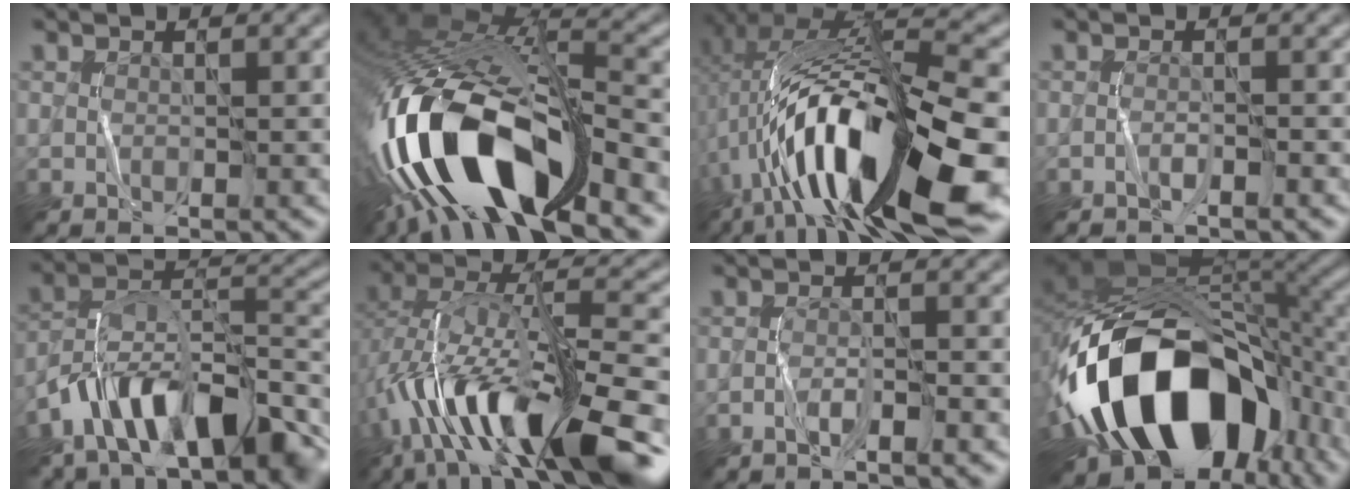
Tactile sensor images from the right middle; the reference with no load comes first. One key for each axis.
{"total": 16.9, "fx": -8.1, "fy": 7.0, "fz": 13.0, "tx": -0.256, "ty": -0.010, "tz": -0.147}
{"total": 17.5, "fx": -3.9, "fy": 6.1, "fz": 15.9, "tx": -0.278, "ty": 0.025, "tz": -0.064}
{"total": 1.0, "fx": -0.8, "fy": 0.0, "fz": 0.5, "tx": -0.009, "ty": 0.003, "tz": -0.018}
{"total": 12.3, "fx": -7.9, "fy": 5.9, "fz": 7.3, "tx": -0.118, "ty": 0.017, "tz": -0.139}
{"total": 14.1, "fx": -6.1, "fy": 5.2, "fz": 11.6, "tx": -0.204, "ty": 0.008, "tz": -0.109}
{"total": 1.7, "fx": -1.1, "fy": 0.2, "fz": 1.3, "tx": -0.024, "ty": 0.004, "tz": -0.023}
{"total": 17.6, "fx": -7.4, "fy": 10.7, "fz": 11.8, "tx": -0.200, "ty": -0.001, "tz": -0.123}